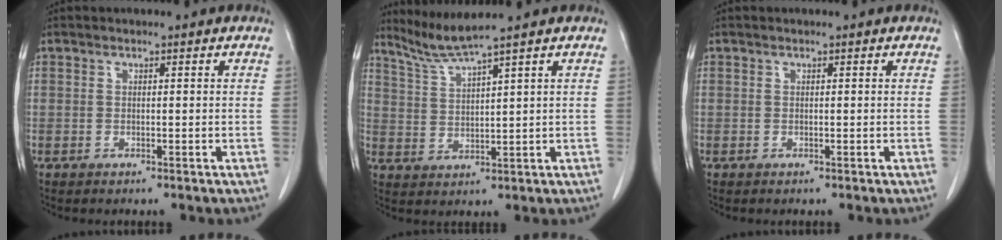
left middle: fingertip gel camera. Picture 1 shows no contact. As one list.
[{"total": 4.8, "force": [4.1, -2.1, 1.1], "torque": [-0.036, -0.017, 0.094]}, {"total": 0.0}]